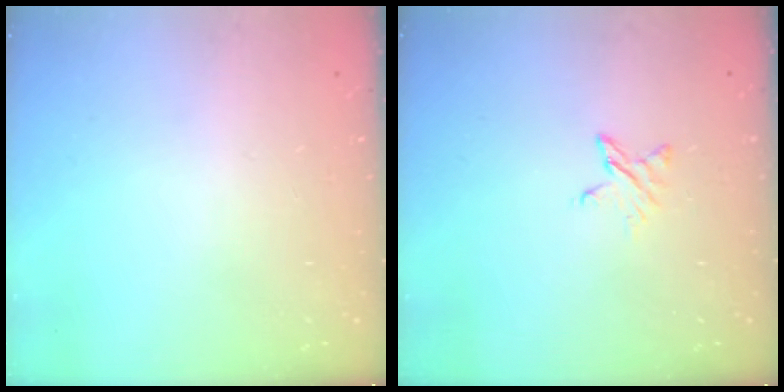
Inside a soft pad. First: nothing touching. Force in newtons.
{"total": 3.9, "press": 3.9, "slide": 0.3}